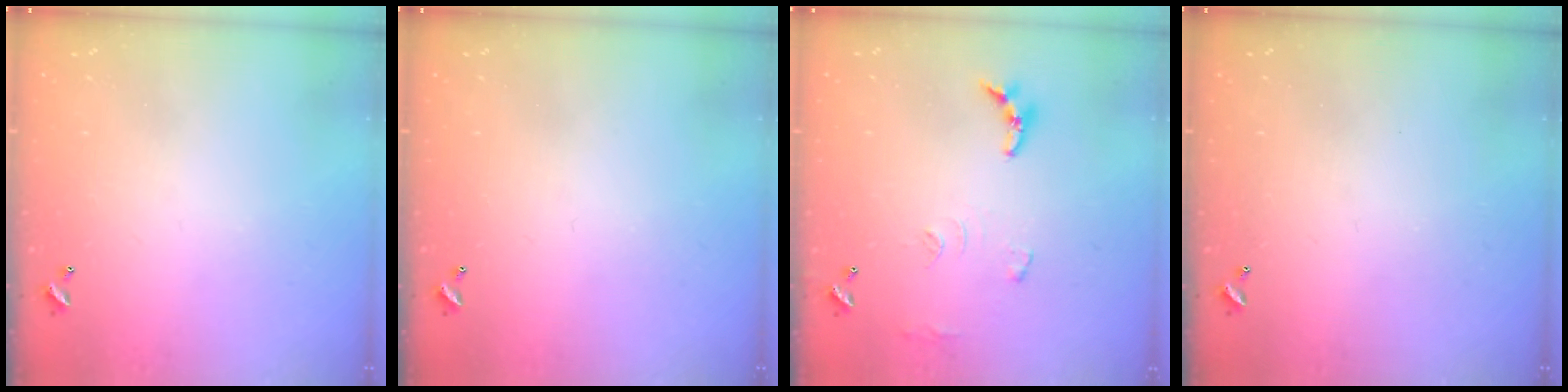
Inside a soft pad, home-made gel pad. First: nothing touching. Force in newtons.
{"total": 0.0}
{"total": 8.7, "press": 8.7, "slide": 0.6}
{"total": 0.0}